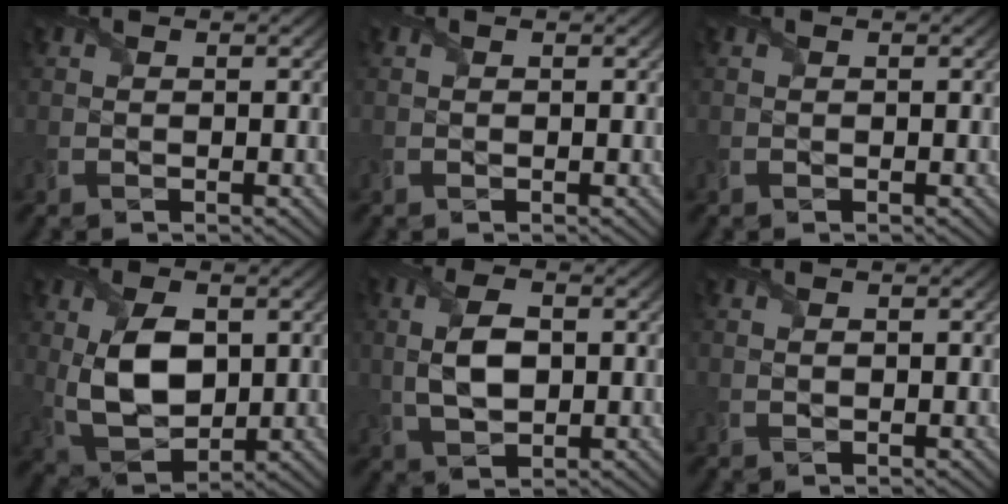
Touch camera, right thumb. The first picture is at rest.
{"total": 0.0}
{"total": 0.0}
{"total": 9.2, "force": [0.9, 5.6, 7.2], "torque": [-0.161, -0.006, 0.019]}
{"total": 6.0, "force": [0.3, 3.4, 5.0], "torque": [-0.114, 0.002, 0.005]}
{"total": 0.6, "force": [0.1, 0.3, 0.5], "torque": [-0.011, -0.001, 0.003]}